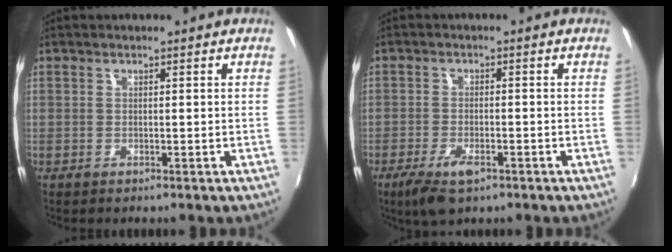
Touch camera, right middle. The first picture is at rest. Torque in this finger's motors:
{"motor_torque": [0.71, -0.77, 0.30, 0.08]}